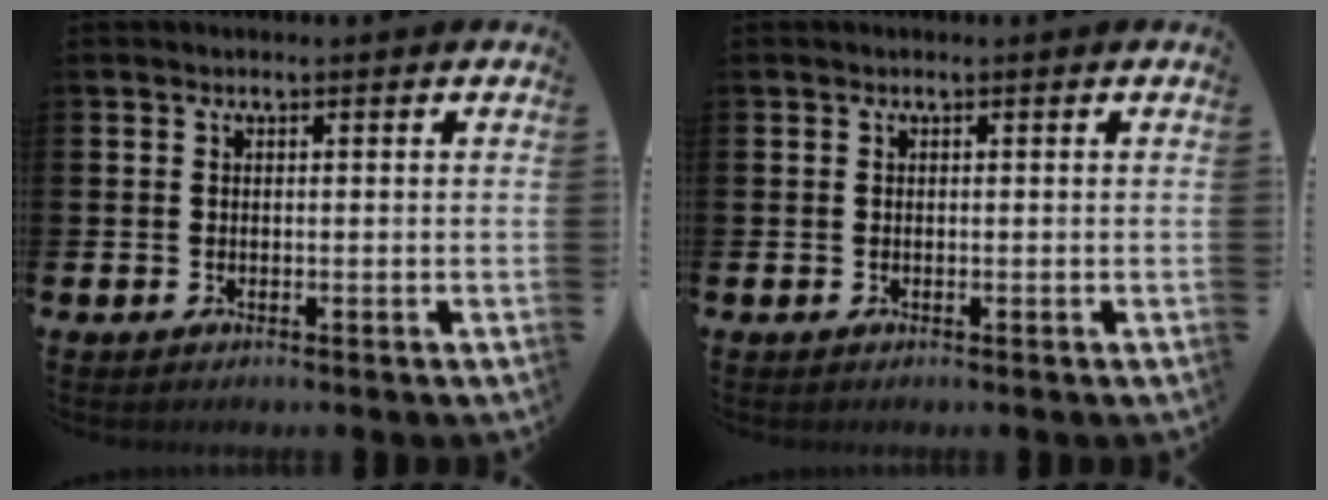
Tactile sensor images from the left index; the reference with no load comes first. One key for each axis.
{"total": 0.0}